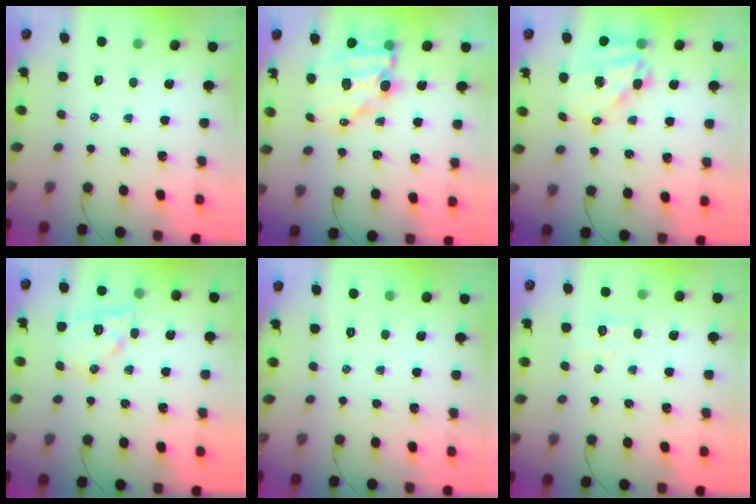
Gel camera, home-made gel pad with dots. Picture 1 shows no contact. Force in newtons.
{"total": 12.0, "press": 11.7, "slide": 2.8}
{"total": 15.9, "press": 15.4, "slide": 3.8}
{"total": 13.5, "press": 13.4, "slide": 2.0}
{"total": 0.0}
{"total": 5.8, "press": 5.7, "slide": 0.9}